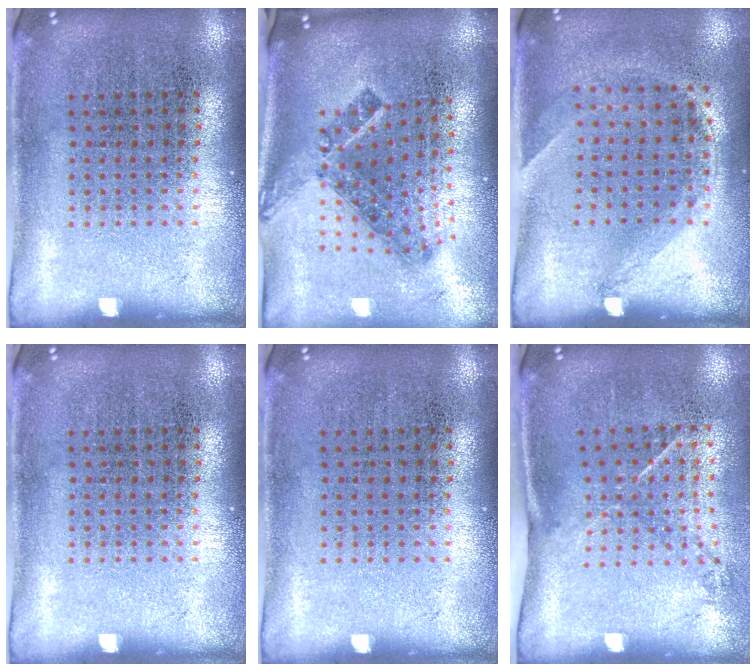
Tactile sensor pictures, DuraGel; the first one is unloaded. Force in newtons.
{"total": 1.6, "press": 1.1, "slide": 1.1}
{"total": 1.4, "press": 1.0, "slide": 1.0}
{"total": 0.0}
{"total": 0.0}
{"total": 1.5, "press": 1.0, "slide": 1.1}